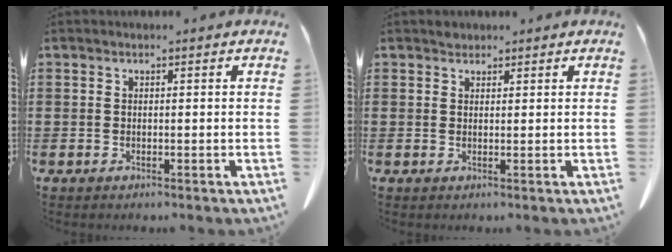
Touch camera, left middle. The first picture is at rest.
{"total": 1.2, "force": [1.0, 0.6, 0.0], "torque": [0.006, 0.000, 0.019]}